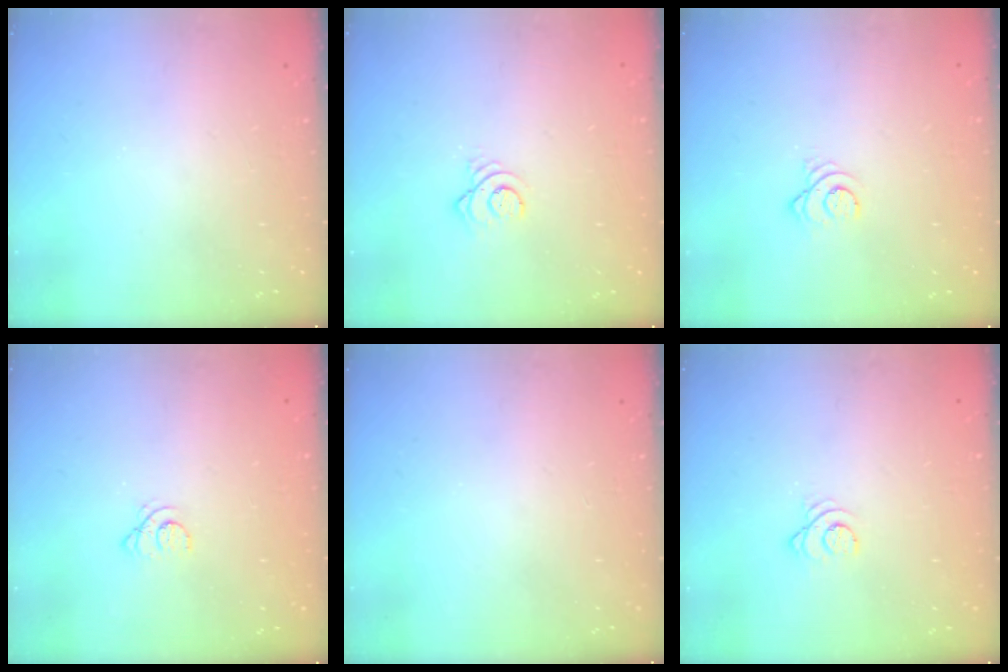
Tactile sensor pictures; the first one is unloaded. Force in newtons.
{"total": 3.2, "press": 3.2, "slide": 0.1}
{"total": 2.9, "press": 2.9, "slide": 0.4}
{"total": 1.6, "press": 1.6, "slide": 0.2}
{"total": 0.0}
{"total": 2.5, "press": 2.5, "slide": 0.2}